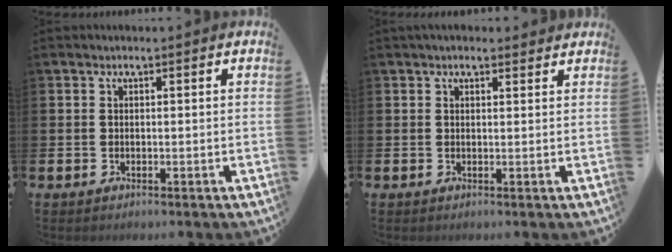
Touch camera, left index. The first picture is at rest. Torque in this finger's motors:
{"motor_torque": [0.92, -1.21, 0.02, 0.11]}